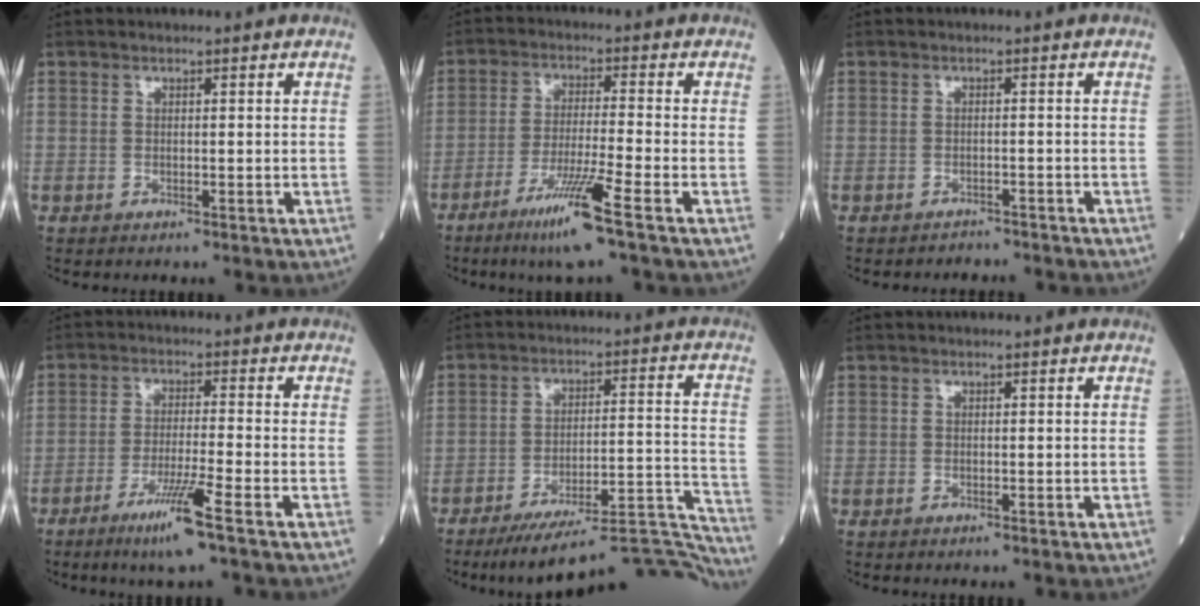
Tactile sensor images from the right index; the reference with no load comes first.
{"total": 9.0, "force": [-5.3, -1.2, 7.2], "torque": [-0.136, -0.027, -0.101]}
{"total": 2.8, "force": [-2.8, 0.5, -0.3], "torque": [0.008, -0.002, -0.038]}
{"total": 7.1, "force": [-4.1, -1.0, 5.7], "torque": [-0.106, -0.019, -0.079]}
{"total": 21.1, "force": [-19.9, 0.8, 6.7], "torque": [-0.032, 0.034, -0.275]}
{"total": 0.0}